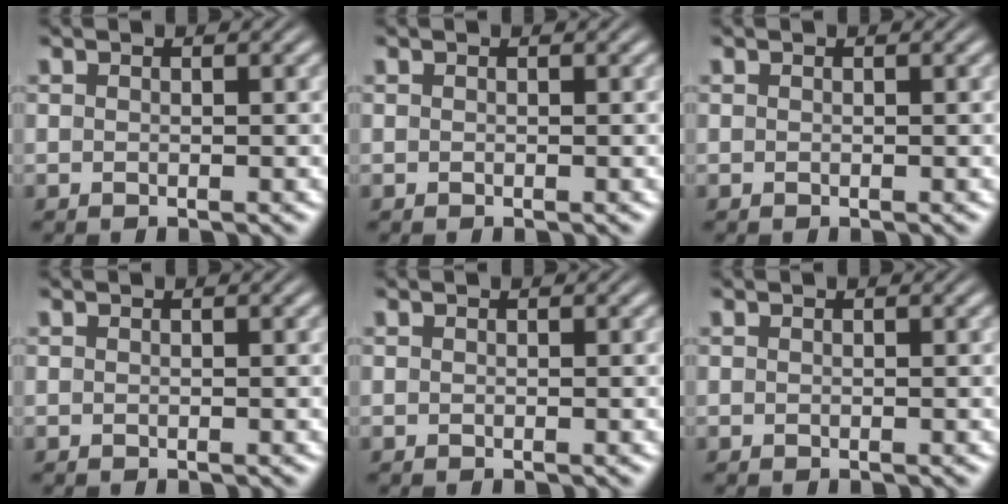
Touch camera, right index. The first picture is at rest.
{"total": 0.0}
{"total": 0.0}
{"total": 0.0}
{"total": 0.0}
{"total": 0.0}